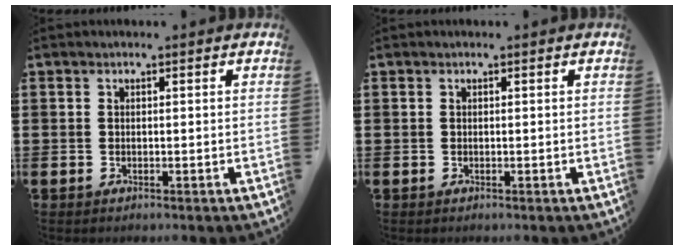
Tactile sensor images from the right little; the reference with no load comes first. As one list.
[{"total": 0.0}]